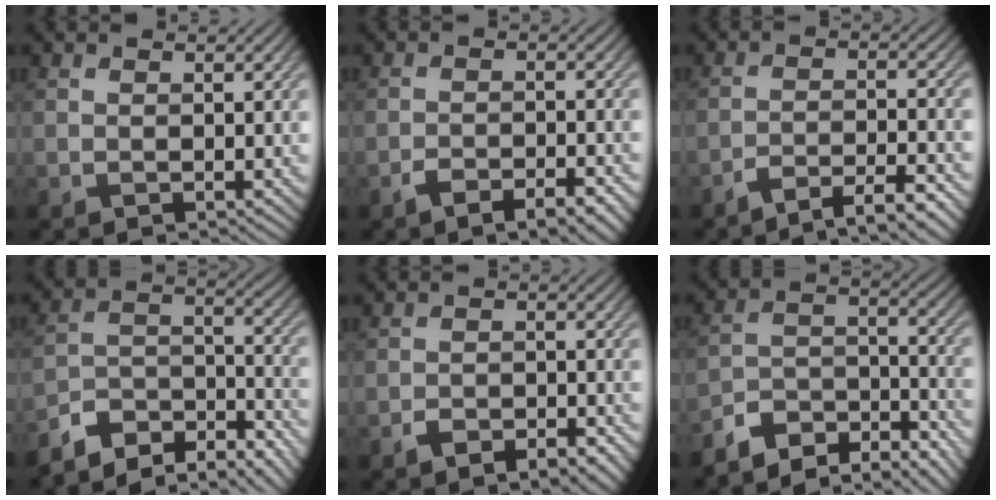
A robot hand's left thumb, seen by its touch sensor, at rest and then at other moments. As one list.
[{"total": 4.7, "force": [-3.2, 1.4, 3.1], "torque": [-0.053, 0.001, -0.048]}, {"total": 5.3, "force": [-4.3, 0.9, 3.0], "torque": [-0.050, 0.006, -0.075]}, {"total": 10.5, "force": [-8.9, 3.2, 4.4], "torque": [-0.087, 0.005, -0.157]}, {"total": 4.6, "force": [-2.9, 2.1, 2.8], "torque": [-0.044, 0.001, -0.047]}, {"total": 9.7, "force": [-8.5, 2.6, 3.7], "torque": [-0.071, 0.005, -0.154]}]